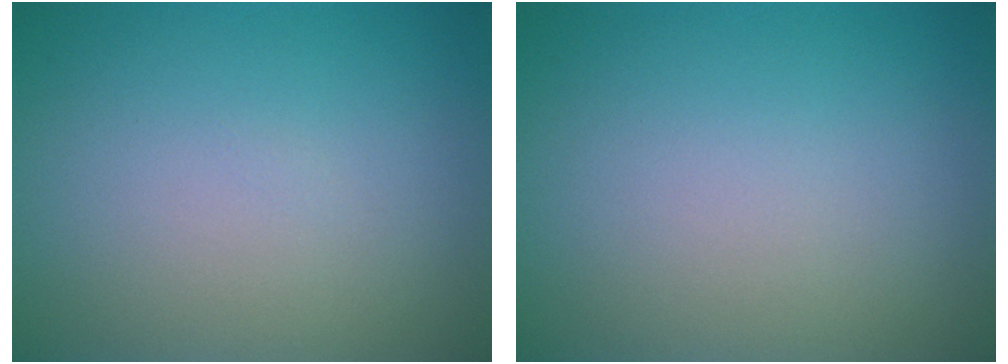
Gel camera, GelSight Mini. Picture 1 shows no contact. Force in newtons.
{"total": 0.0}